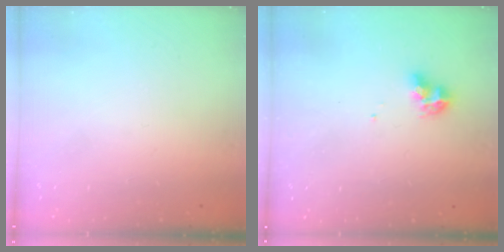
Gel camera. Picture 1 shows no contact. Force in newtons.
{"total": 7.8, "press": 7.7, "slide": 0.6}